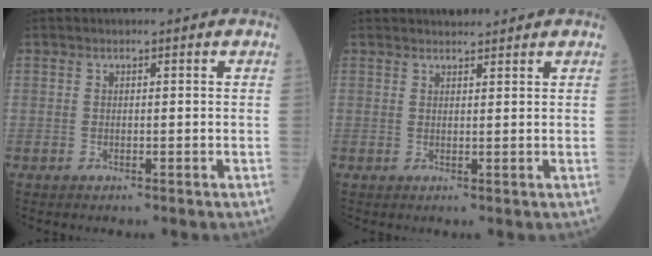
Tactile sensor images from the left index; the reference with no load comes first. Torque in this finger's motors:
{"motor_torque": [0.02, -0.02, 0.00, 0.03]}